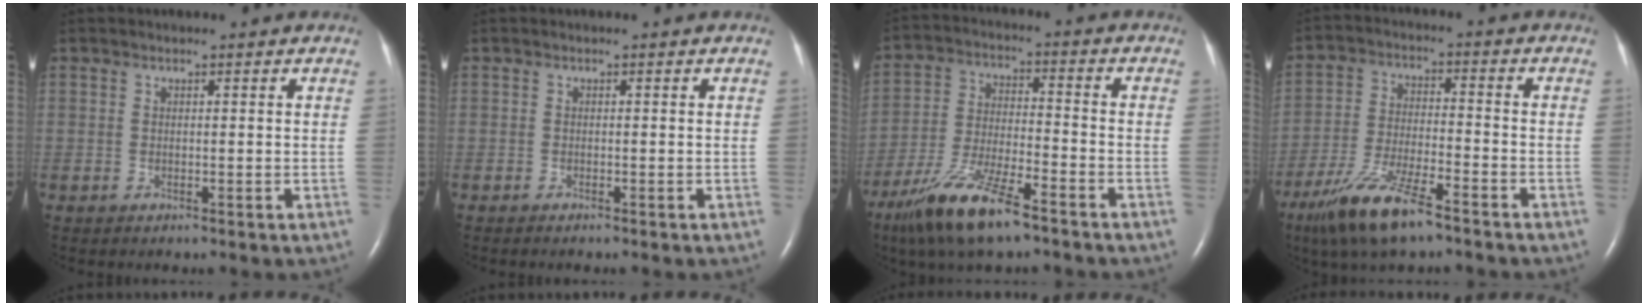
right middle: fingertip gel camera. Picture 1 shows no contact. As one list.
[{"total": 0.7, "force": [-0.5, 0.0, 0.4], "torque": [-0.010, -0.001, -0.008]}, {"total": 12.8, "force": [-8.7, 2.2, 9.1], "torque": [-0.189, -0.025, -0.160]}, {"total": 11.5, "force": [-7.9, 2.0, 8.1], "torque": [-0.169, -0.026, -0.145]}]